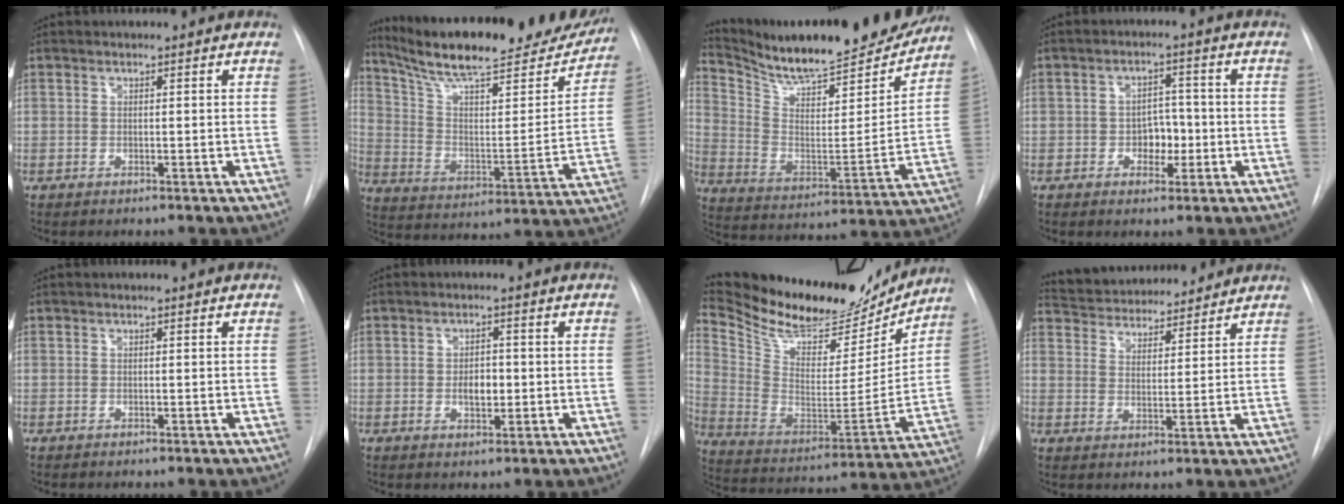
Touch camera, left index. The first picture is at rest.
{"total": 26.5, "force": [23.1, 4.6, 12.1], "torque": [-0.190, -0.043, 0.329]}
{"total": 23.2, "force": [21.3, 3.3, 8.8], "torque": [-0.150, -0.061, 0.317]}
{"total": 4.3, "force": [-1.5, 2.9, 2.7], "torque": [-0.035, 0.004, -0.021]}
{"total": 0.0}
{"total": 3.1, "force": [-0.7, 1.7, 2.4], "torque": [-0.036, -0.003, -0.009]}
{"total": 24.9, "force": [22.2, 7.1, 8.6], "torque": [-0.163, -0.039, 0.337]}
{"total": 14.2, "force": [13.3, 3.5, 3.9], "torque": [-0.061, 0.019, 0.203]}